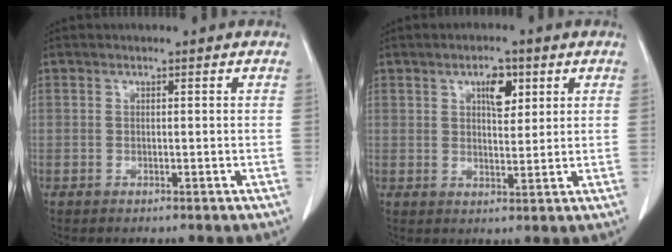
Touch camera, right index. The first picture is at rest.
{"total": 4.3, "force": [2.0, 1.9, 3.3], "torque": [-0.052, 0.001, 0.033]}